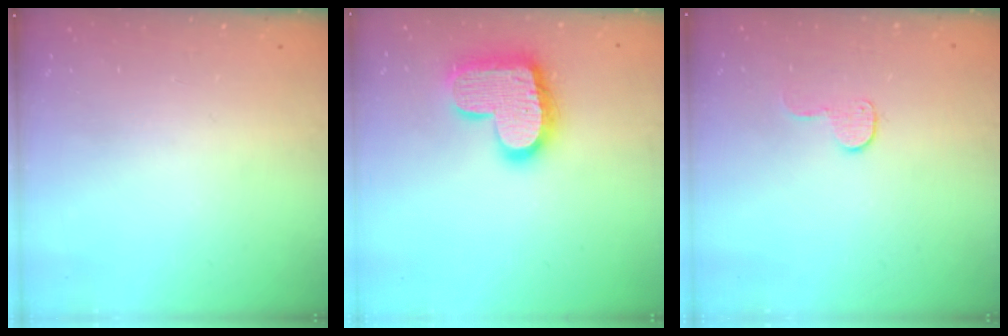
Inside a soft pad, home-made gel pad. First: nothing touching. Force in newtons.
{"total": 20.1, "press": 20.1, "slide": 1.3}
{"total": 6.4, "press": 6.4, "slide": 0.4}